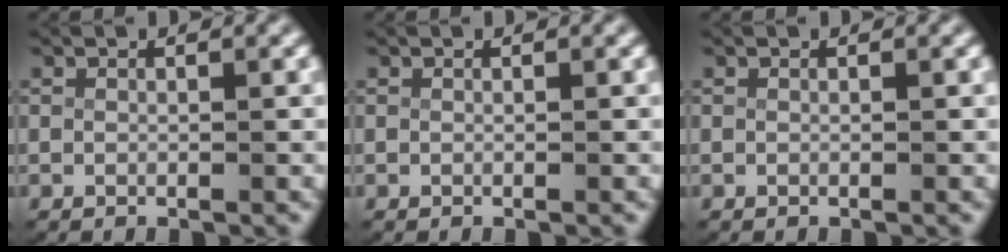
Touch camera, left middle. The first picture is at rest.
{"total": 0.0}
{"total": 0.0}